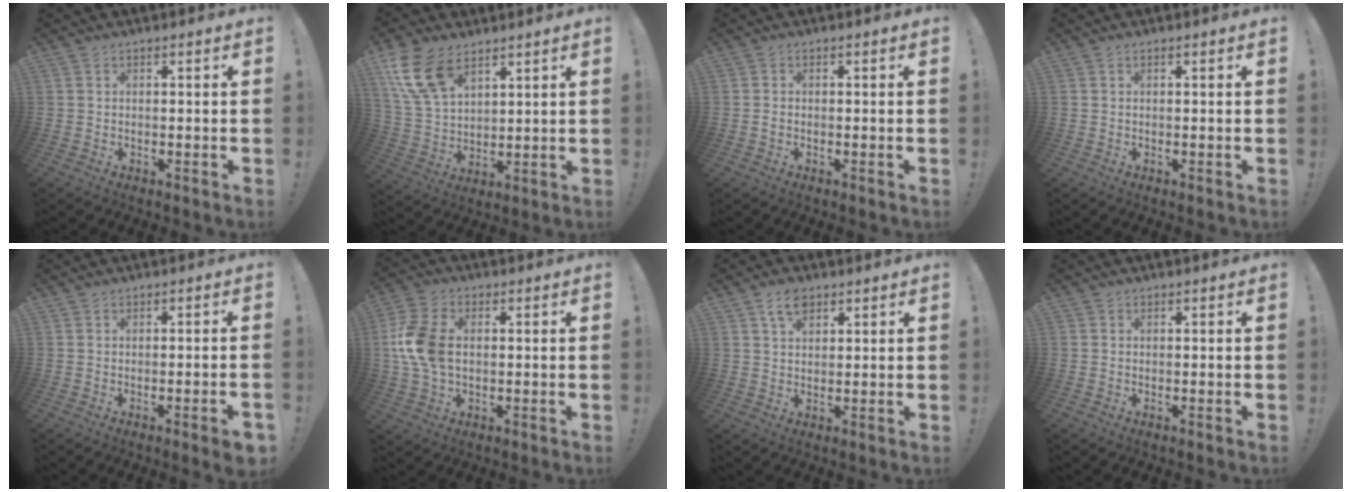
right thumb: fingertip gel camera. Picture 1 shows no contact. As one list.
[{"total": 12.4, "force": [7.4, 6.7, 7.5], "torque": [-0.142, -0.029, 0.141]}, {"total": 0.8, "force": [-0.2, 0.6, 0.5], "torque": [-0.011, 0.003, -0.003]}, {"total": 0.0}, {"total": 3.4, "force": [-1.4, 0.0, 3.1], "torque": [-0.052, 0.000, -0.019]}, {"total": 11.8, "force": [0.1, 8.0, 8.6], "torque": [-0.184, 0.002, 0.002]}, {"total": 5.1, "force": [3.0, 3.0, 2.8], "torque": [-0.048, -0.005, 0.055]}, {"total": 0.0}]